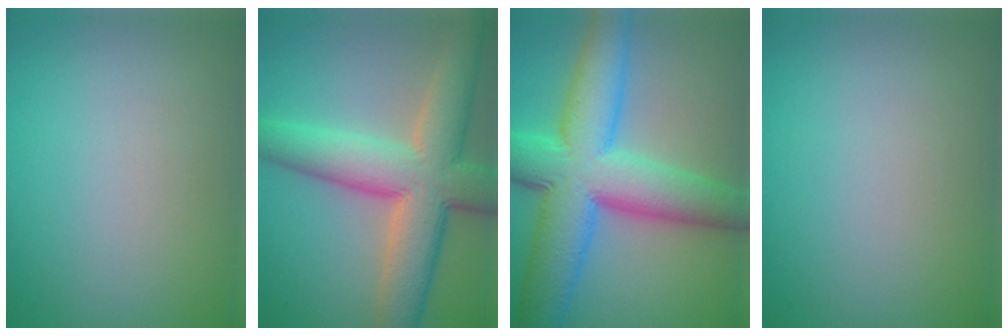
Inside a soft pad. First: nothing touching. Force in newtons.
{"total": 10.0, "press": 10.0, "slide": 0.6}
{"total": 12.0, "press": 12.0, "slide": 0.1}
{"total": 0.0}